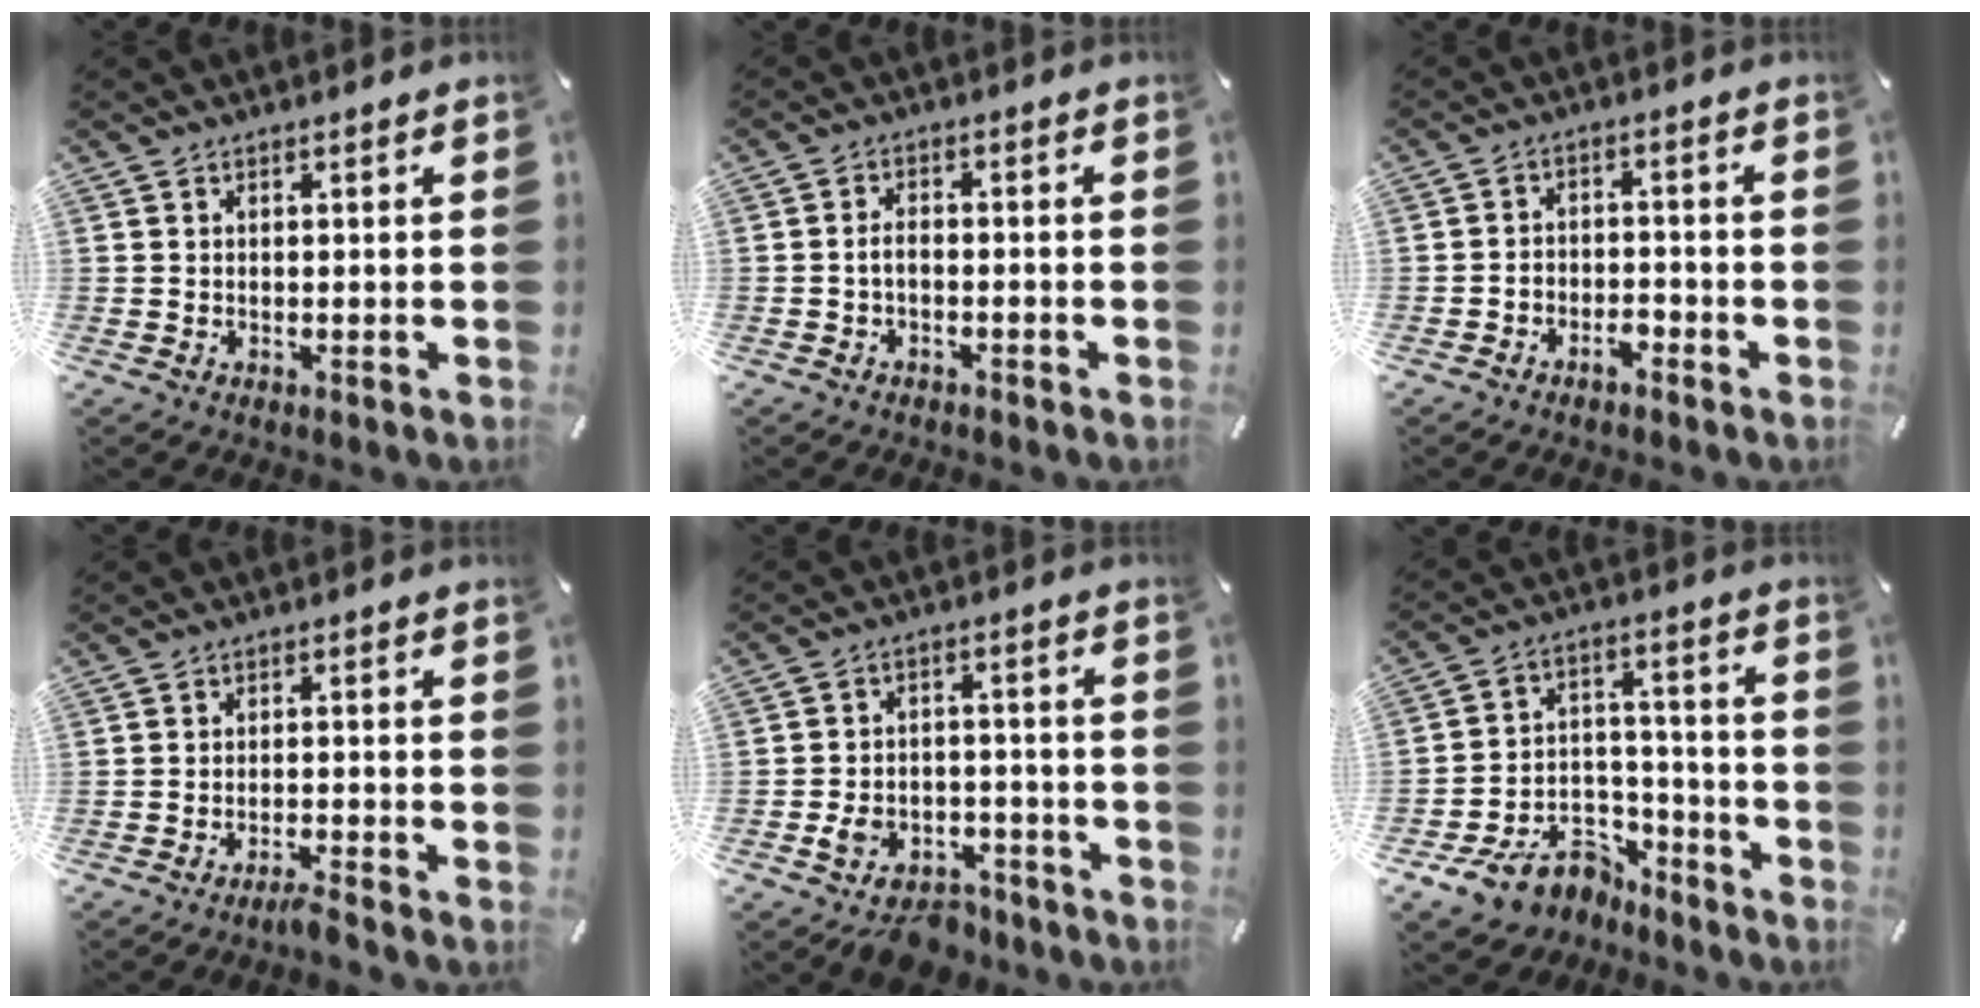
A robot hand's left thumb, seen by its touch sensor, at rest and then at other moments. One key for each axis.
{"total": 2.5, "fx": -1.4, "fy": 1.3, "fz": 1.7, "tx": -0.040, "ty": 0.006, "tz": -0.029}
{"total": 3.6, "fx": -2.9, "fy": 1.9, "fz": 1.2, "tx": -0.020, "ty": 0.014, "tz": -0.055}
{"total": 3.3, "fx": -2.9, "fy": 0.1, "fz": 1.5, "tx": -0.026, "ty": 0.011, "tz": -0.053}
{"total": 7.9, "fx": -6.0, "fy": 4.5, "fz": 2.7, "tx": -0.039, "ty": 0.041, "tz": -0.106}
{"total": 13.6, "fx": -8.4, "fy": 9.4, "fz": 5.3, "tx": -0.082, "ty": 0.059, "tz": -0.141}